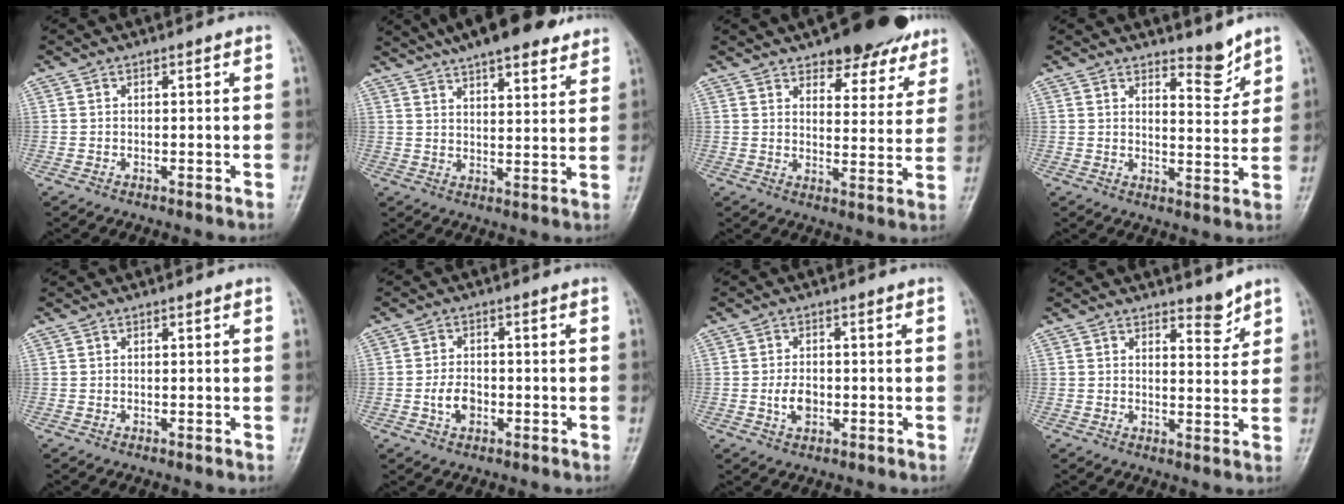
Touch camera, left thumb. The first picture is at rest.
{"total": 17.1, "force": [13.3, 4.8, 9.5], "torque": [-0.125, -0.026, 0.192]}
{"total": 14.8, "force": [11.5, 6.2, 6.9], "torque": [-0.029, -0.064, 0.141]}
{"total": 4.9, "force": [4.1, 1.4, 2.2], "torque": [-0.017, -0.042, 0.063]}
{"total": 0.0}
{"total": 4.1, "force": [-1.2, 2.8, 2.8], "torque": [-0.044, 0.010, -0.022]}
{"total": 3.9, "force": [-0.8, 2.6, 2.8], "torque": [-0.046, 0.003, -0.013]}
{"total": 3.5, "force": [2.9, 1.3, 1.5], "torque": [-0.006, -0.026, 0.044]}